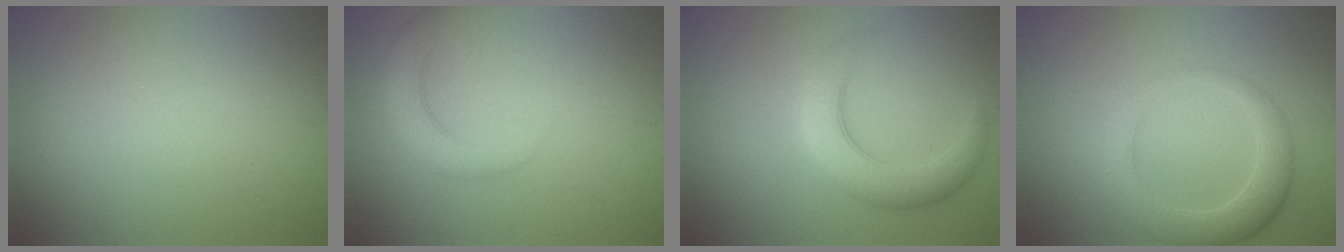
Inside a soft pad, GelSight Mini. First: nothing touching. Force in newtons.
{"total": 2.8, "press": 2.8, "slide": 0.3}
{"total": 4.5, "press": 4.5, "slide": 0.3}
{"total": 3.8, "press": 3.7, "slide": 0.2}